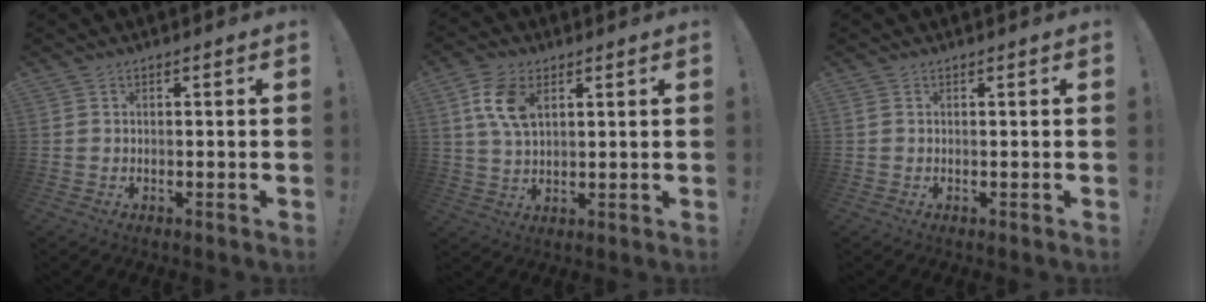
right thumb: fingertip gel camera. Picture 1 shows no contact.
{"total": 9.9, "force": [4.1, 5.8, 6.9], "torque": [-0.139, 0.000, 0.077]}
{"total": 0.0}